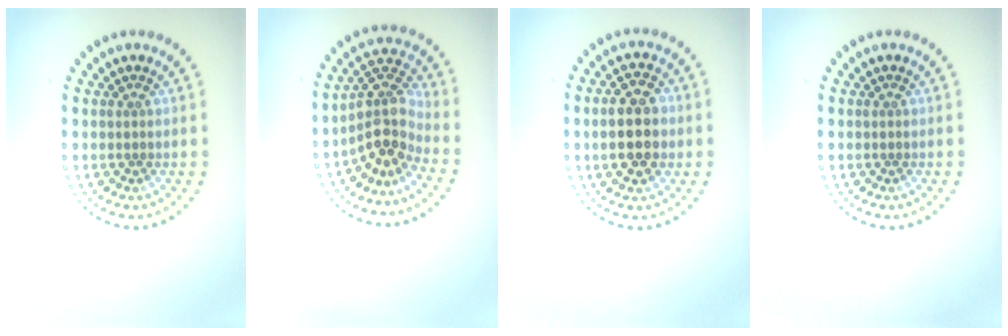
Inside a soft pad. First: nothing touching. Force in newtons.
{"total": 4.0, "press": 3.0, "slide": 2.6}
{"total": 5.3, "press": 5.2, "slide": 0.5}
{"total": 0.0}